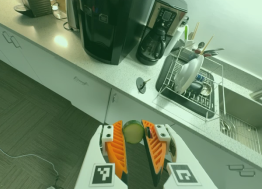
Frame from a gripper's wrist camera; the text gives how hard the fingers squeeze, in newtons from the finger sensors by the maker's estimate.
{"total": 11.1, "left": 11.1, "right": 11.1}